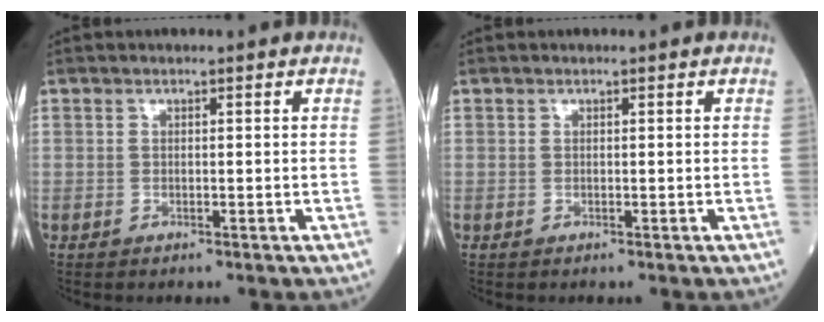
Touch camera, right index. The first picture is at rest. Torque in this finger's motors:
{"motor_torque": [0.00, 0.00, 0.00, -0.01]}